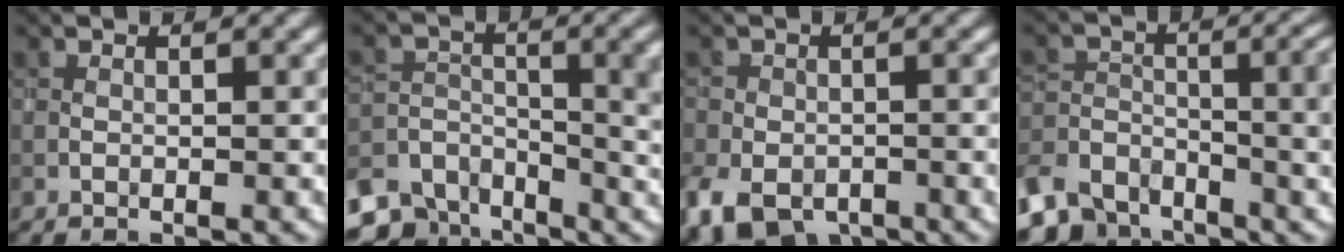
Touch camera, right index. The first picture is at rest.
{"total": 8.2, "force": [-5.2, 4.5, 4.4], "torque": [-0.068, -0.020, -0.093]}
{"total": 6.7, "force": [-3.7, 4.2, 3.7], "torque": [-0.067, -0.022, -0.055]}
{"total": 10.4, "force": [-7.1, 5.6, 5.1], "torque": [-0.092, -0.027, -0.117]}